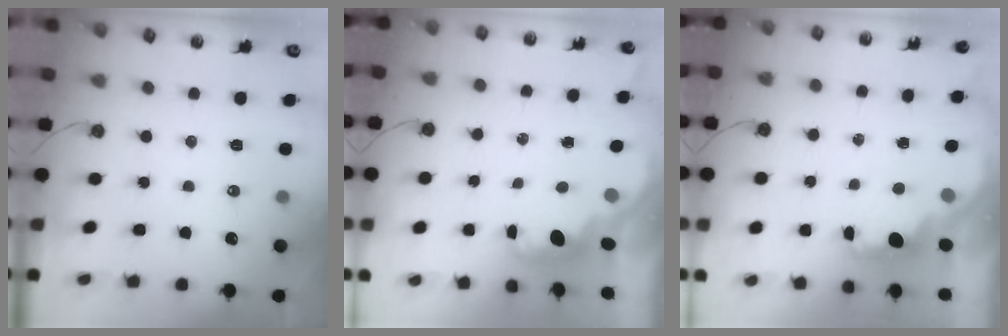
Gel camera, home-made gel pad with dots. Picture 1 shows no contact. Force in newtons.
{"total": 1.2, "press": 1.0, "slide": 0.6}
{"total": 2.2, "press": 2.1, "slide": 0.8}